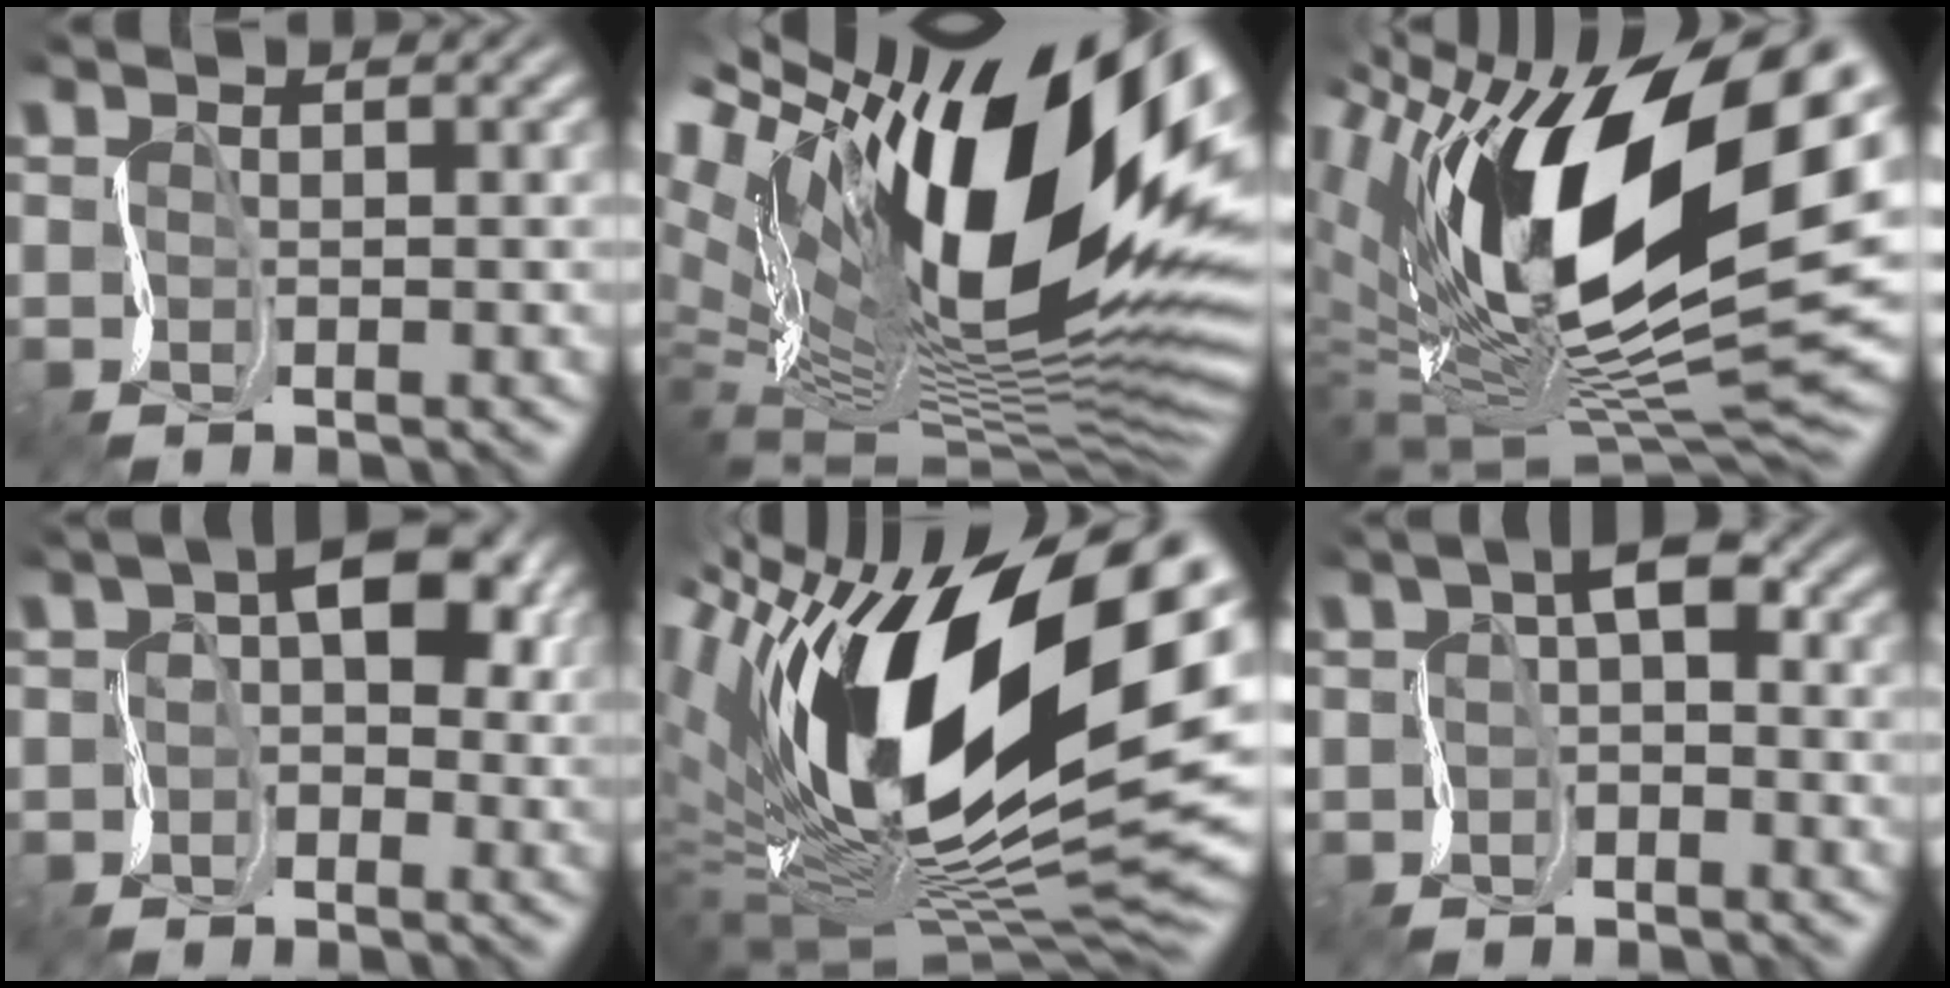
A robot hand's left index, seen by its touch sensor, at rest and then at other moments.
{"total": 19.4, "force": [7.9, 8.4, 15.6], "torque": [-0.285, 0.035, 0.140]}
{"total": 16.5, "force": [4.6, 8.2, 13.6], "torque": [-0.257, 0.004, 0.084]}
{"total": 5.3, "force": [1.0, 2.7, 4.5], "torque": [-0.064, 0.027, 0.012]}
{"total": 17.6, "force": [4.5, 9.2, 14.3], "torque": [-0.291, -0.002, 0.087]}
{"total": 2.4, "force": [0.4, 0.7, 2.3], "torque": [-0.039, 0.023, 0.004]}